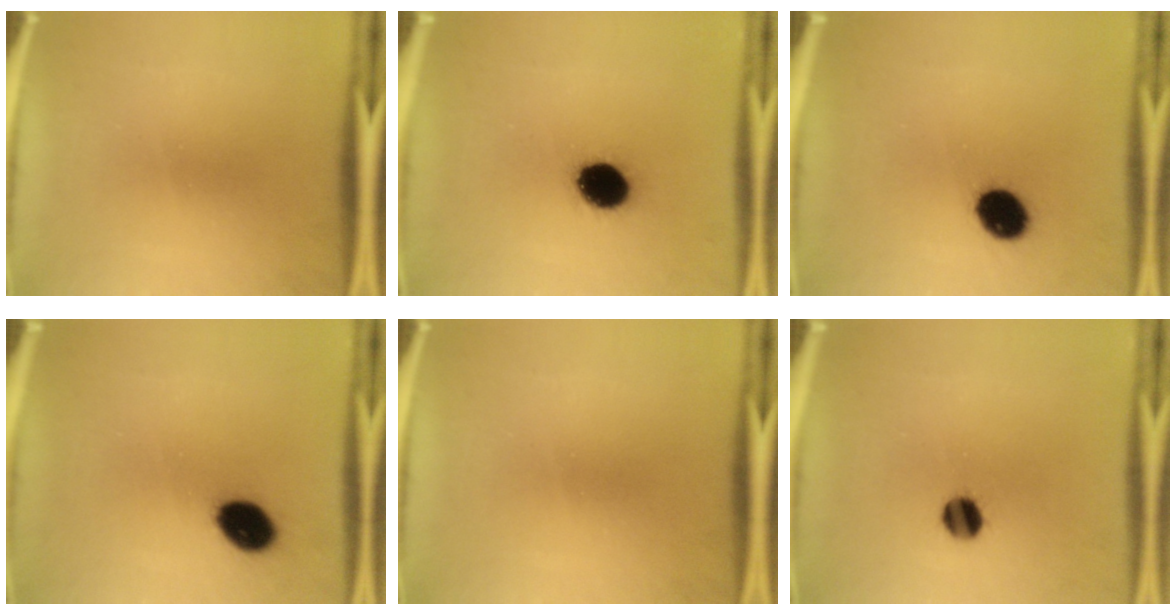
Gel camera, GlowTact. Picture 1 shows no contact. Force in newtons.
{"total": 11.1}
{"total": 9.3}
{"total": 8.6}
{"total": 0.0}
{"total": 5.3}